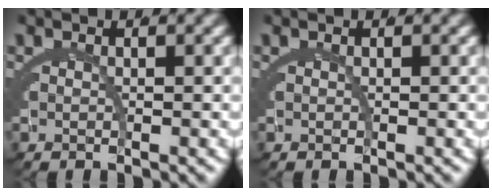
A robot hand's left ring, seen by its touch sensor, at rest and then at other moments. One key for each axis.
{"total": 0.0}